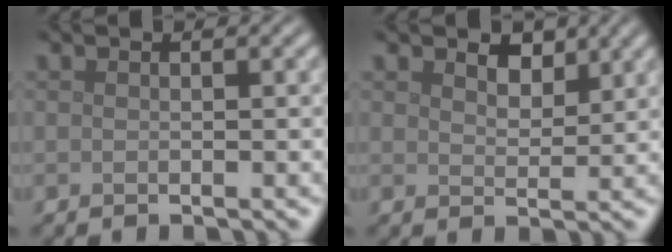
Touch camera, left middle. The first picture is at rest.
{"total": 2.1, "force": [1.6, 1.1, 0.9], "torque": [-0.021, -0.004, 0.025]}